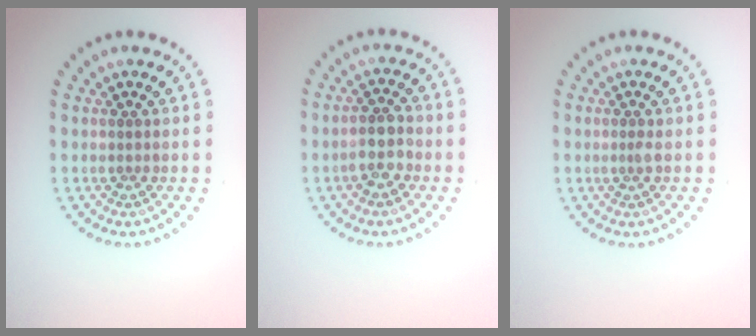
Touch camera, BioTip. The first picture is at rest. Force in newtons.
{"total": 2.5, "press": 2.3, "slide": 0.9}
{"total": 0.6, "press": 0.4, "slide": 0.4}